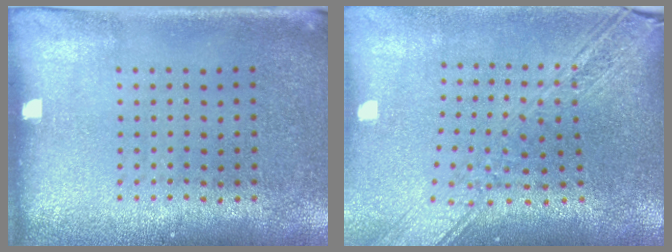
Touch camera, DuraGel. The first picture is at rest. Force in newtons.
{"total": 3.1, "press": 2.3, "slide": 2.0}